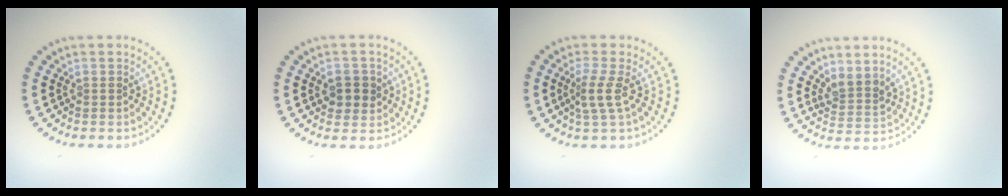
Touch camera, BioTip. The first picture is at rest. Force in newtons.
{"total": 2.3, "press": 2.2, "slide": 0.6}
{"total": 2.2, "press": 1.5, "slide": 1.6}
{"total": 2.4, "press": 1.9, "slide": 1.4}